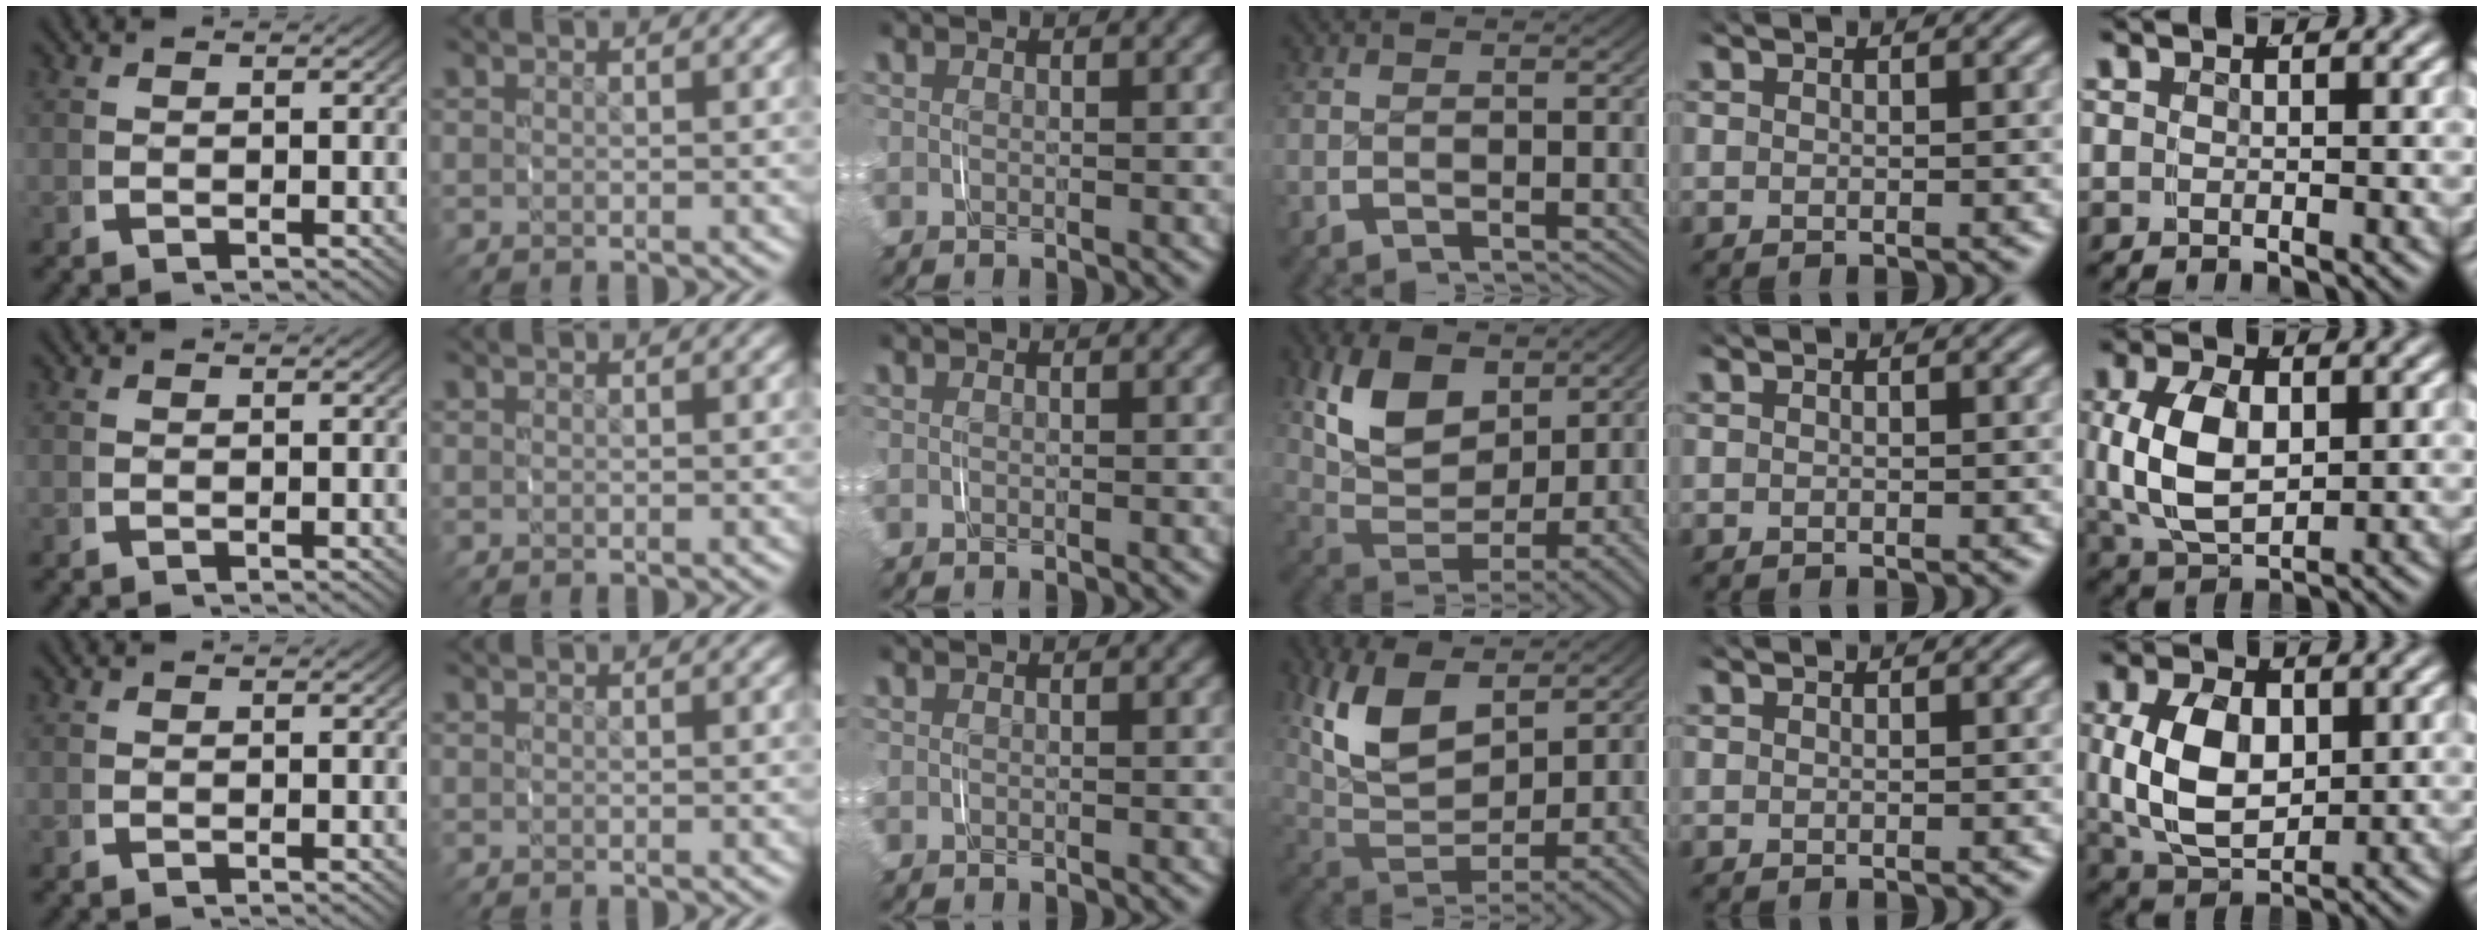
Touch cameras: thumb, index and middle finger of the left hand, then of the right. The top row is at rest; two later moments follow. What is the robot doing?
{"motion": "grasp_and_lifting", "object": "shorts"}